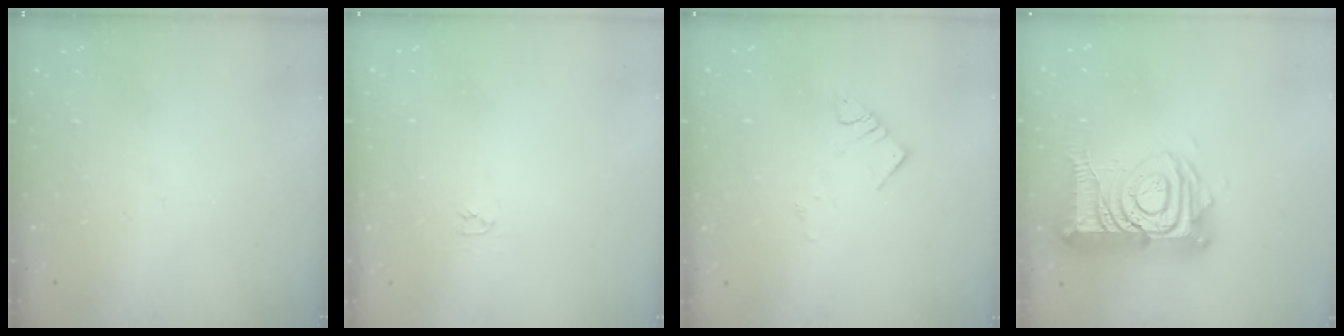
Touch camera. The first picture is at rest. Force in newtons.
{"total": 2.0, "press": 2.0, "slide": 0.3}
{"total": 3.4, "press": 3.4, "slide": 0.3}
{"total": 18.4, "press": 18.2, "slide": 2.0}